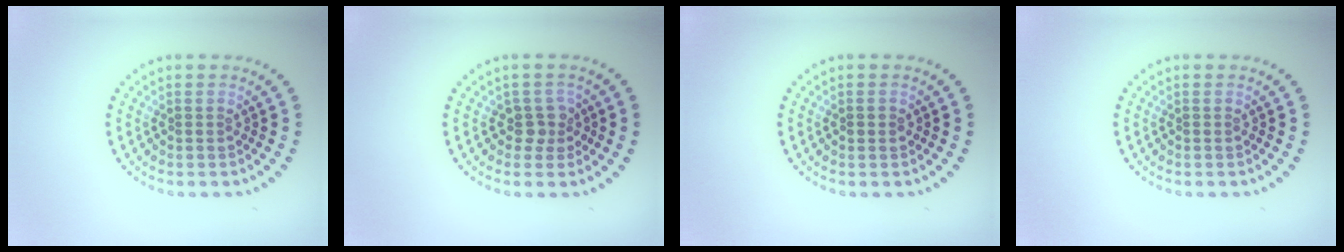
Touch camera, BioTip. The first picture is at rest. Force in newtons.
{"total": 1.8, "press": 1.4, "slide": 1.1}
{"total": 0.9, "press": 0.9, "slide": 0.1}
{"total": 0.0}